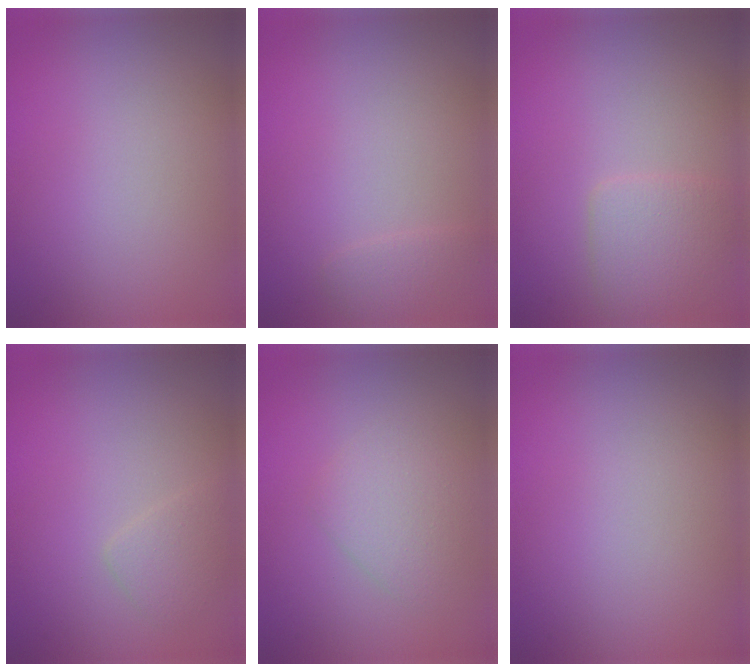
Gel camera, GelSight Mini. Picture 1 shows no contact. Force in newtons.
{"total": 1.0, "press": 1.0, "slide": 0.2}
{"total": 2.9, "press": 2.9, "slide": 0.0}
{"total": 1.5, "press": 1.5, "slide": 0.1}
{"total": 2.2, "press": 2.2, "slide": 0.1}
{"total": 0.0}